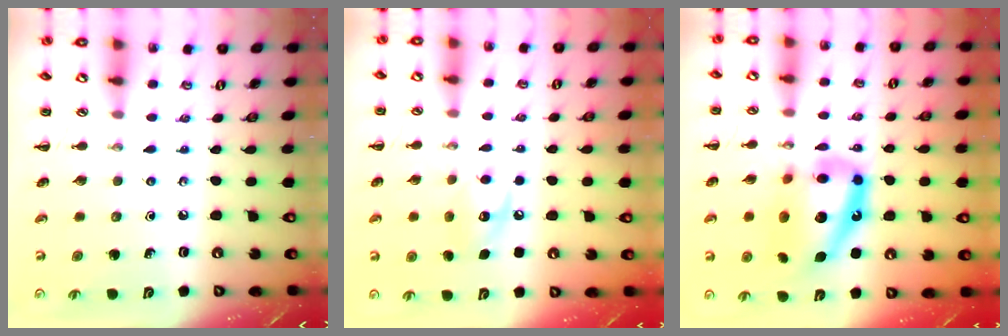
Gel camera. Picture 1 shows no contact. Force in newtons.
{"total": 8.3, "press": 8.3, "slide": 0.7}
{"total": 17.3, "press": 16.9, "slide": 4.0}